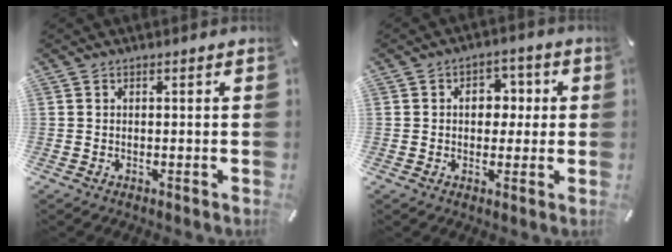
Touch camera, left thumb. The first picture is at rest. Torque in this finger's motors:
{"motor_torque": [0.89, 0.87, 0.28, -0.32, 0.10]}